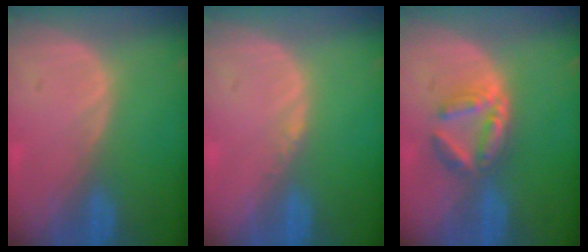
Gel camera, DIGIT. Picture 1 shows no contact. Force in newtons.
{"total": 0.8, "press": 0.6, "slide": 0.4}
{"total": 5.4, "press": 5.3, "slide": 1.0}